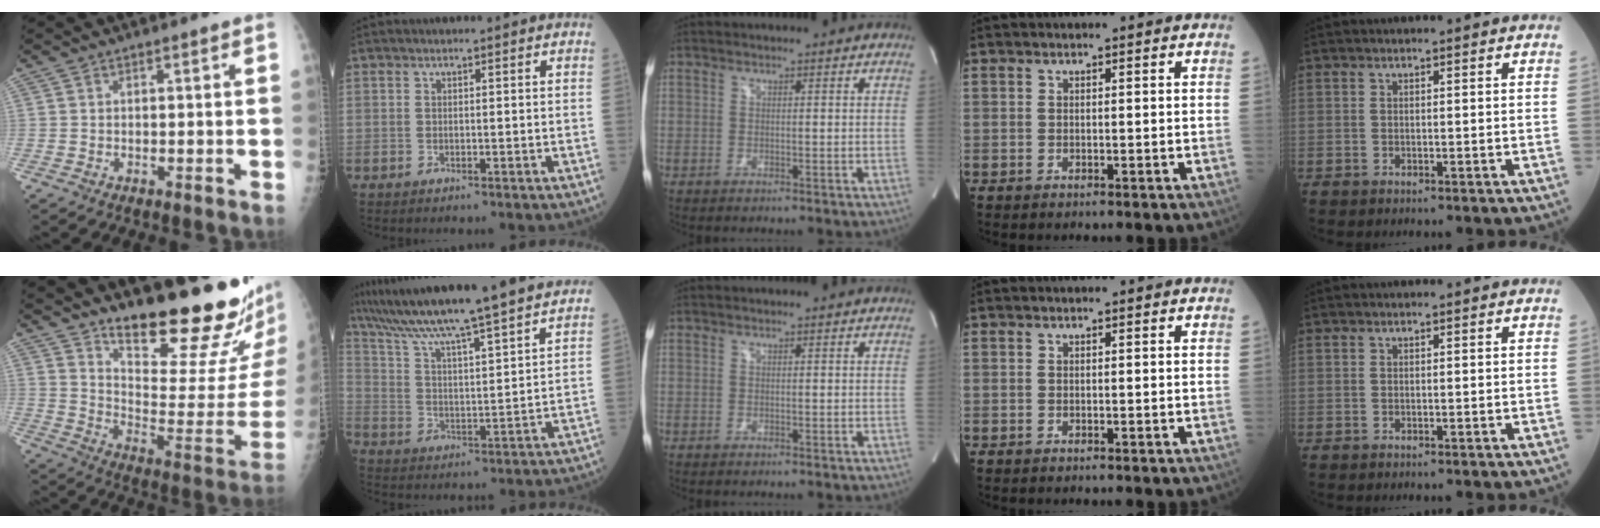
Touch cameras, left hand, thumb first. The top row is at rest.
{"thumb": {"total": 23.0, "force": [18.0, 4.3, 13.6], "torque": [-0.169, -0.148, 0.260]}, "index": {"total": 23.3, "force": [20.6, -1.4, 10.8], "torque": [-0.188, -0.018, 0.305]}}